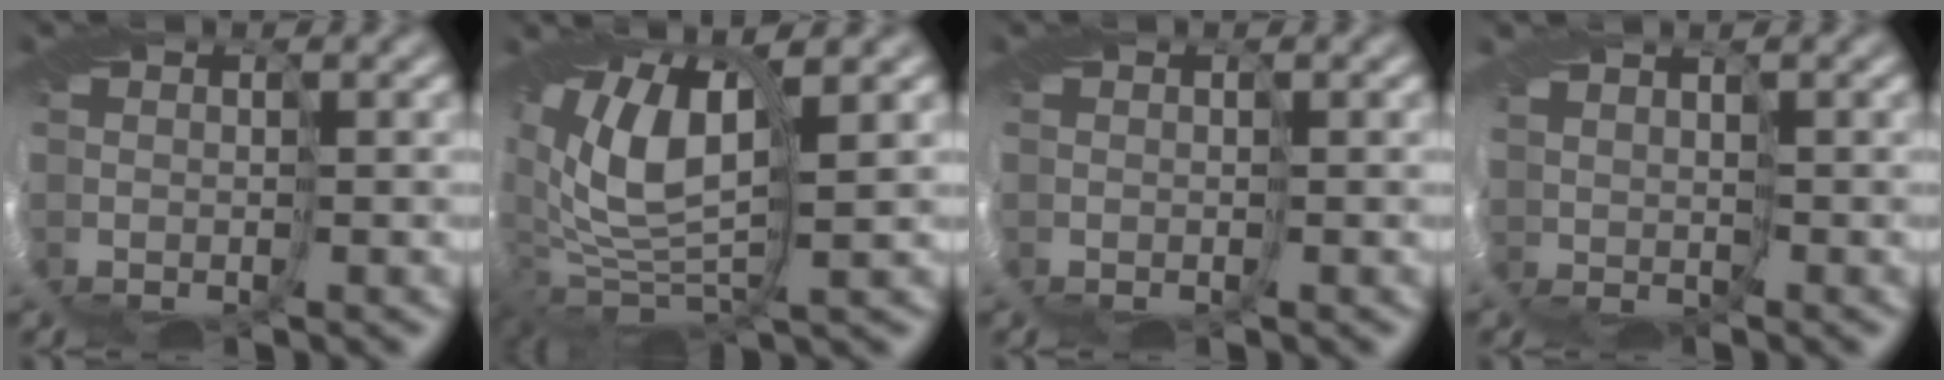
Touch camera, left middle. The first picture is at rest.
{"total": 10.7, "force": [3.0, 5.6, 8.7], "torque": [-0.184, -0.018, 0.067]}
{"total": 0.0}
{"total": 1.1, "force": [1.1, -0.1, -0.1], "torque": [-0.004, -0.002, 0.019]}